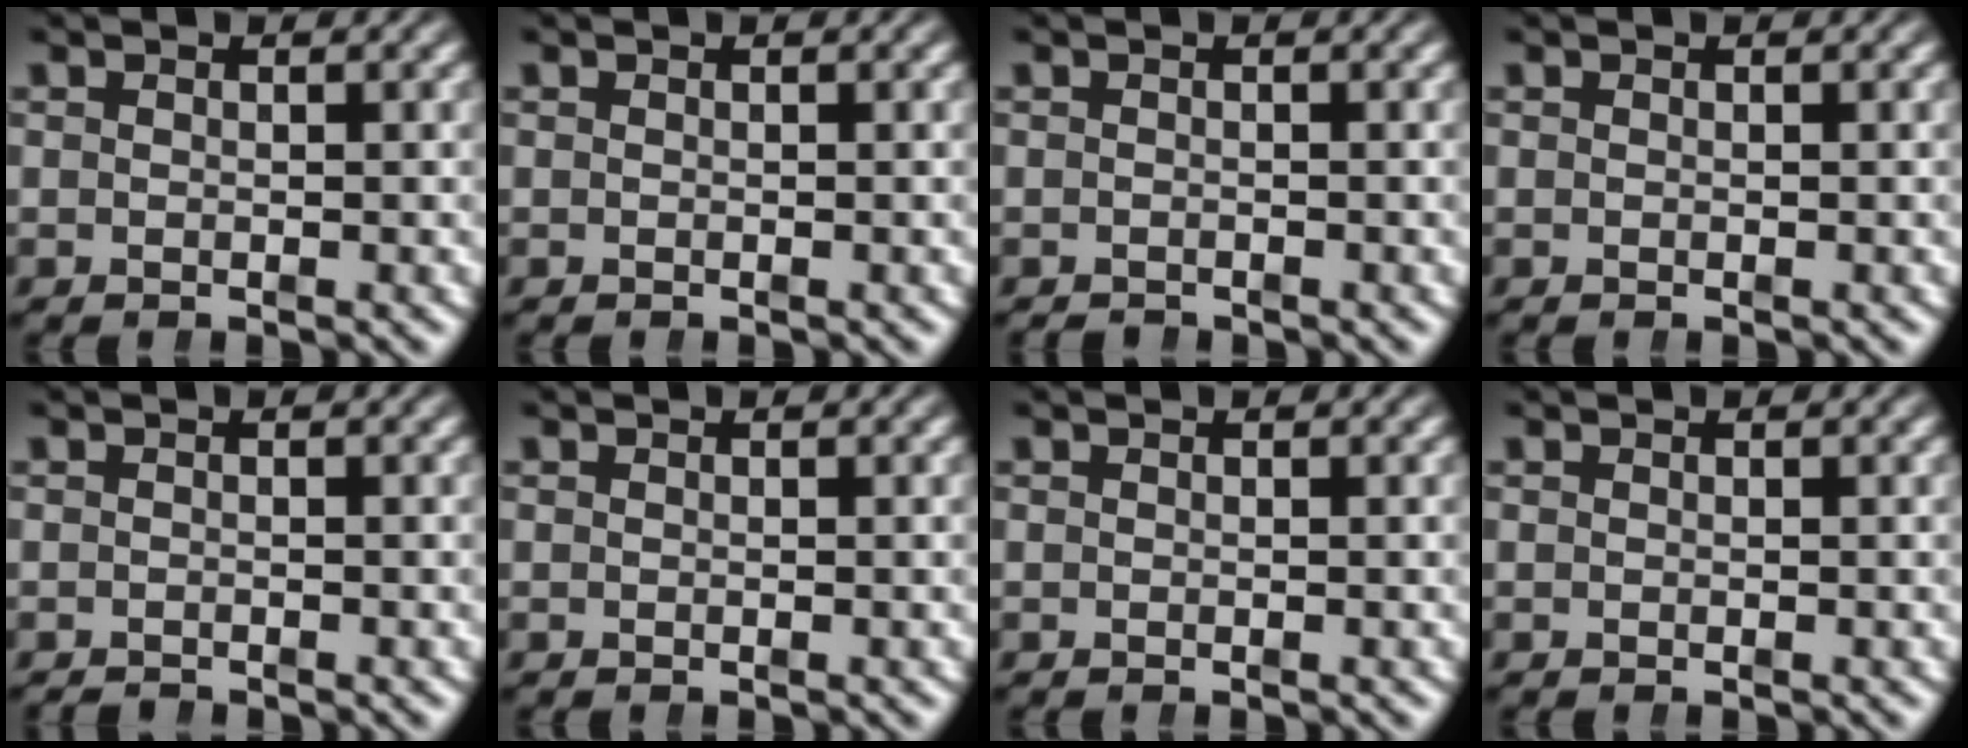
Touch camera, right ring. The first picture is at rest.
{"total": 0.0}
{"total": 0.9, "force": [-0.9, -0.2, -0.1], "torque": [-0.002, -0.010, -0.012]}
{"total": 0.0}
{"total": 0.9, "force": [-0.9, -0.2, -0.1], "torque": [0.000, -0.009, -0.012]}
{"total": 0.0}
{"total": 0.0}
{"total": 0.0}